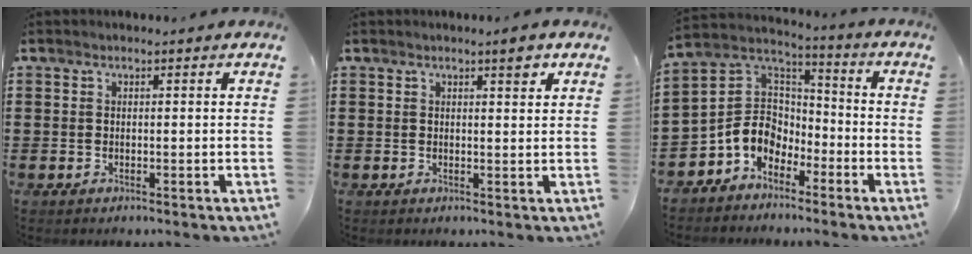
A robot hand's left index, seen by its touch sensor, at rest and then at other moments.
{"total": 2.6, "force": [1.7, 0.4, 2.0], "torque": [-0.025, -0.002, 0.025]}
{"total": 7.5, "force": [-3.8, 6.0, 2.3], "torque": [-0.080, 0.006, -0.081]}